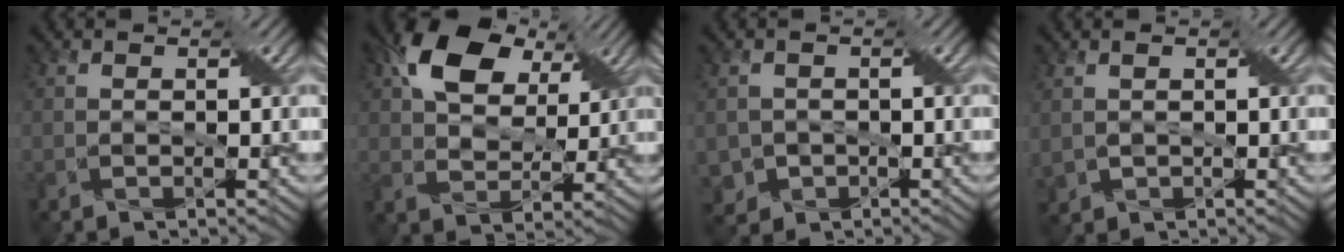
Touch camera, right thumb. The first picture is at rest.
{"total": 10.7, "force": [5.3, 7.0, 6.1], "torque": [-0.133, 0.012, 0.087]}
{"total": 3.4, "force": [-1.1, 3.1, 0.7], "torque": [-0.021, -0.013, -0.023]}
{"total": 2.1, "force": [0.4, 1.7, 1.2], "torque": [-0.034, -0.006, 0.009]}